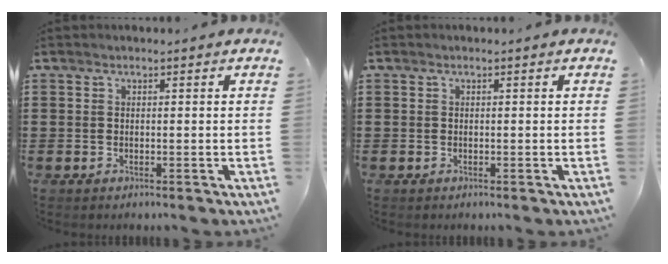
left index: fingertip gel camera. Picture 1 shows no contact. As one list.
[{"total": 0.0}]